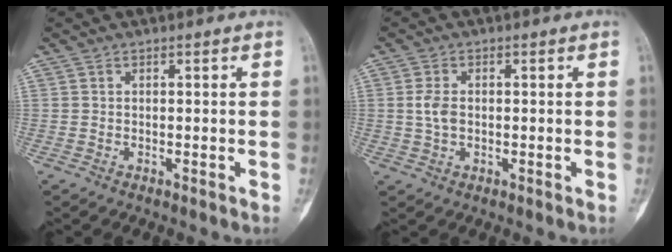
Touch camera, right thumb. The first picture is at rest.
{"total": 3.2, "force": [0.0, 2.0, 2.5], "torque": [-0.051, 0.004, -0.001]}